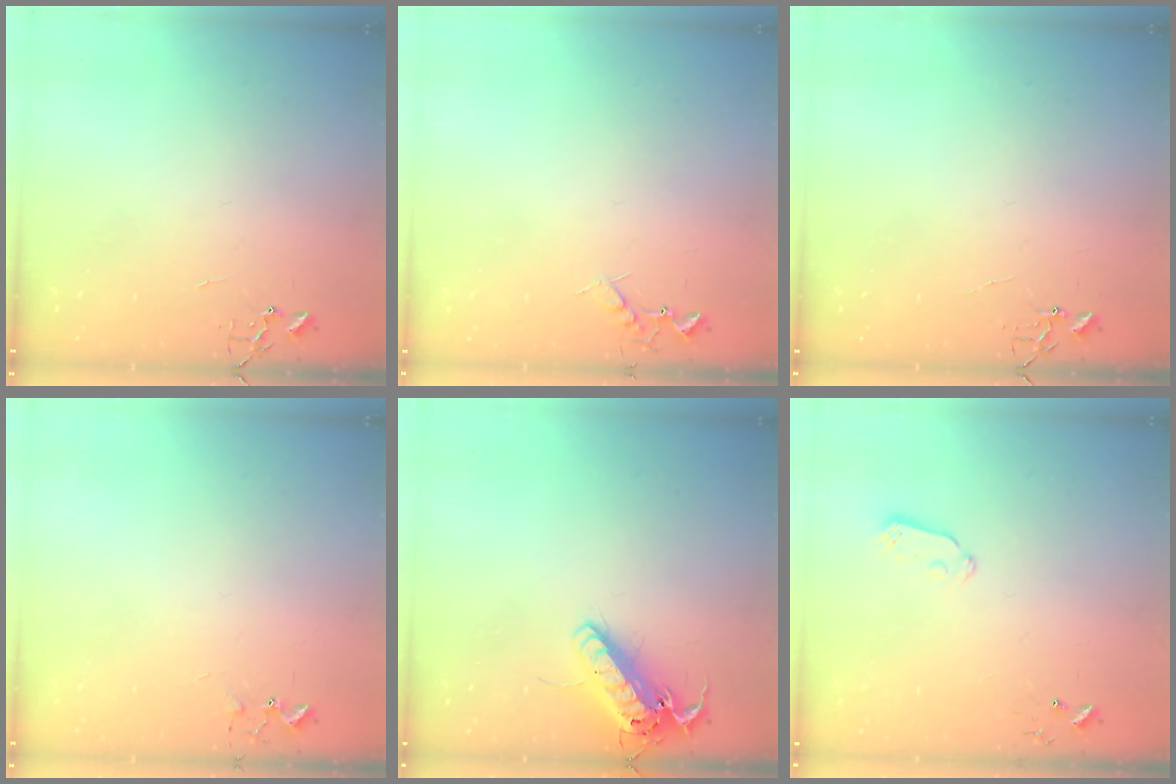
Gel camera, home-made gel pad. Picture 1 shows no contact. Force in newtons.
{"total": 6.6, "press": 6.5, "slide": 0.7}
{"total": 4.3, "press": 4.3, "slide": 0.3}
{"total": 5.8, "press": 5.7, "slide": 0.7}
{"total": 16.4, "press": 16.2, "slide": 2.7}
{"total": 4.9, "press": 4.9, "slide": 0.3}